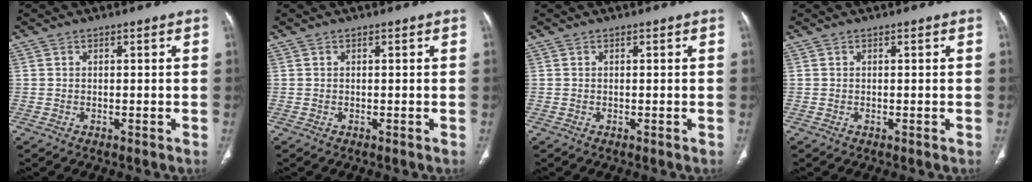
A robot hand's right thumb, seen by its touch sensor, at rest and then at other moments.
{"total": 0.0}
{"total": 0.0}
{"total": 0.0}